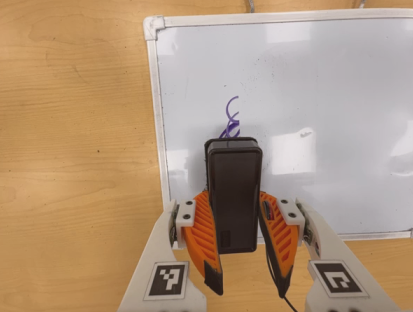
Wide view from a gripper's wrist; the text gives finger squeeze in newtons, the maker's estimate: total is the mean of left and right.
{"total": 8.0, "left": 7.2, "right": 8.7}